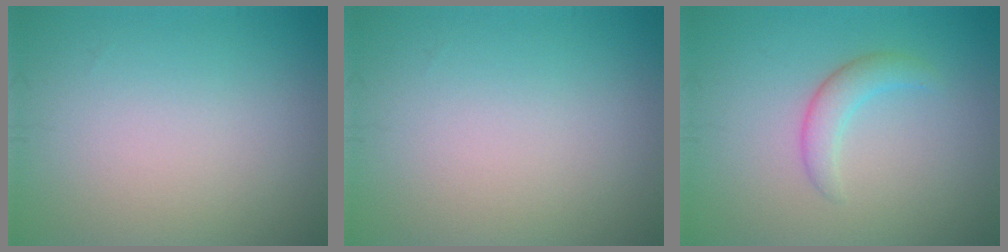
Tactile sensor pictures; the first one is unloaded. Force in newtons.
{"total": 0.0}
{"total": 2.2, "press": 2.2, "slide": 0.2}